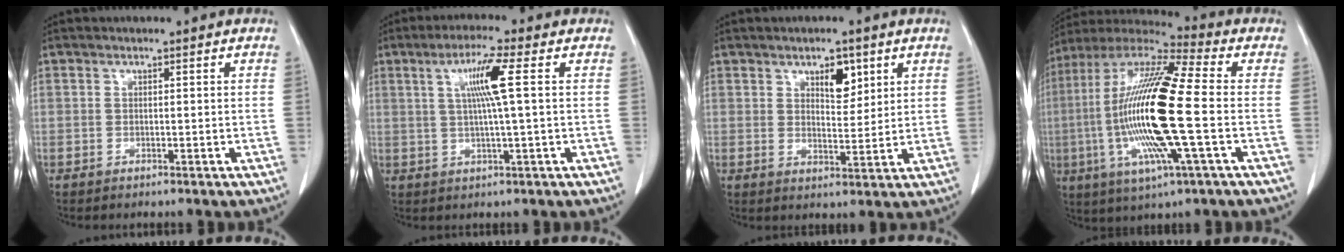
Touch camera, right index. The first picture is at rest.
{"total": 6.7, "force": [1.7, -0.7, 6.4], "torque": [-0.120, 0.004, 0.033]}
{"total": 4.8, "force": [2.6, 2.1, 3.4], "torque": [-0.052, -0.003, 0.044]}
{"total": 20.9, "force": [-2.6, 1.8, 20.7], "torque": [-0.432, -0.009, -0.056]}